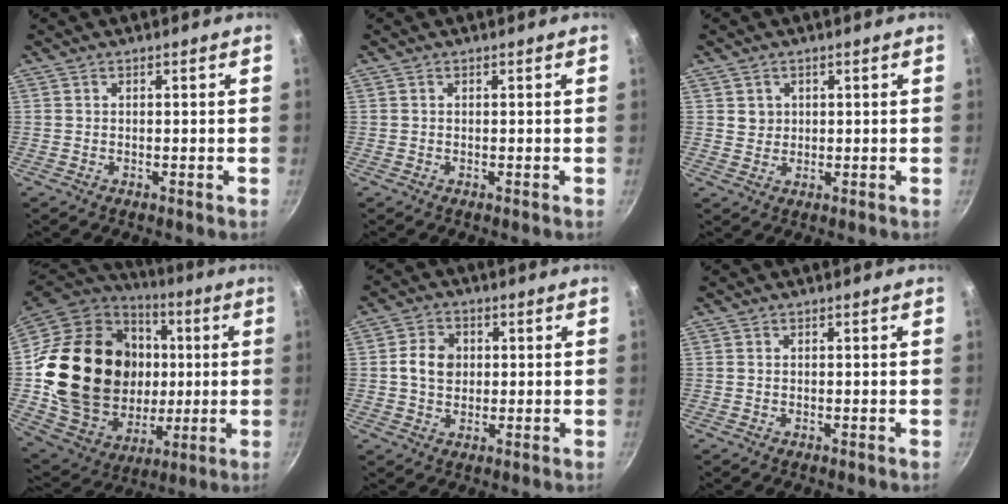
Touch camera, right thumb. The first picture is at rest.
{"total": 0.0}
{"total": 2.3, "force": [0.7, 2.2, 0.5], "torque": [0.006, 0.004, 0.014]}
{"total": 29.3, "force": [2.7, 23.3, 17.5], "torque": [-0.305, 0.014, 0.073]}
{"total": 6.3, "force": [0.7, 5.1, 3.7], "torque": [-0.048, 0.008, 0.004]}
{"total": 0.0}